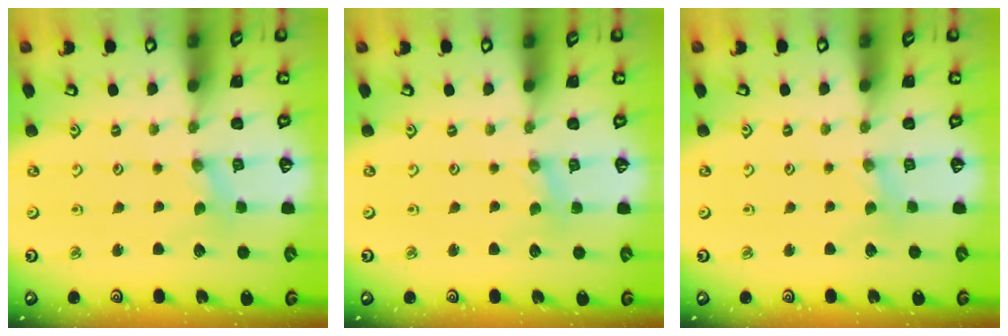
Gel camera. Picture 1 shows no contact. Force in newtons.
{"total": 1.0, "press": 1.0, "slide": 0.1}
{"total": 1.8, "press": 1.8, "slide": 0.4}